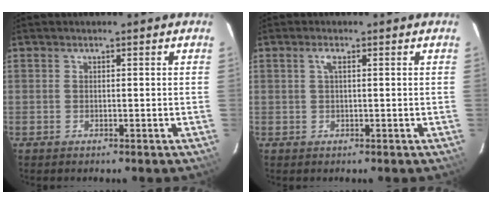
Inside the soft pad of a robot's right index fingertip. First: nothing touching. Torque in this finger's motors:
{"motor_torque": [0.16, -0.06, 0.10, 0.04]}